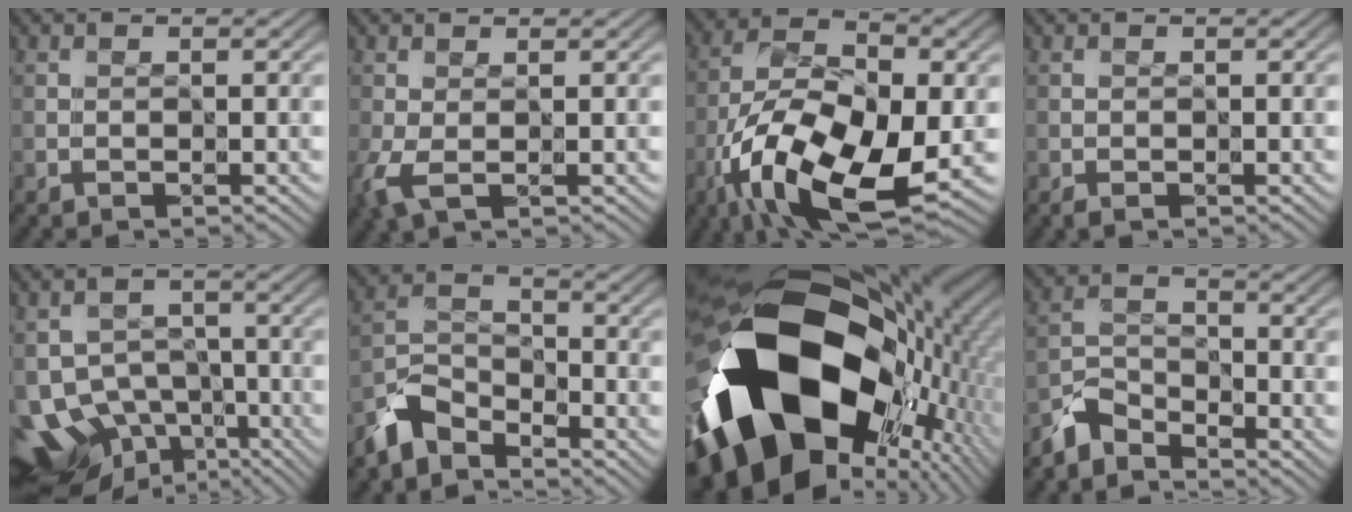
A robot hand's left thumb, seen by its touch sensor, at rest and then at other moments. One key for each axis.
{"total": 2.6, "fx": -0.5, "fy": 1.1, "fz": 2.3, "tx": -0.070, "ty": -0.008, "tz": -0.008}
{"total": 15.7, "fx": -6.7, "fy": 7.3, "fz": 12.3, "tx": -0.241, "ty": -0.025, "tz": -0.131}
{"total": 0.7, "fx": -0.4, "fy": 0.3, "fz": 0.5, "tx": -0.011, "ty": -0.002, "tz": -0.006}
{"total": 11.0, "fx": -6.8, "fy": 7.3, "fz": 4.7, "tx": -0.103, "ty": -0.025, "tz": -0.101}
{"total": 5.5, "fx": -4.7, "fy": 2.4, "fz": 1.5, "tx": -0.037, "ty": -0.002, "tz": -0.110}
{"total": 21.9, "fx": -4.4, "fy": 14.9, "fz": 15.4, "tx": -0.324, "ty": -0.071, "tz": -0.049}
{"total": 4.0, "fx": -3.7, "fy": 1.5, "fz": 0.5, "tx": -0.015, "ty": -0.002, "tz": -0.089}